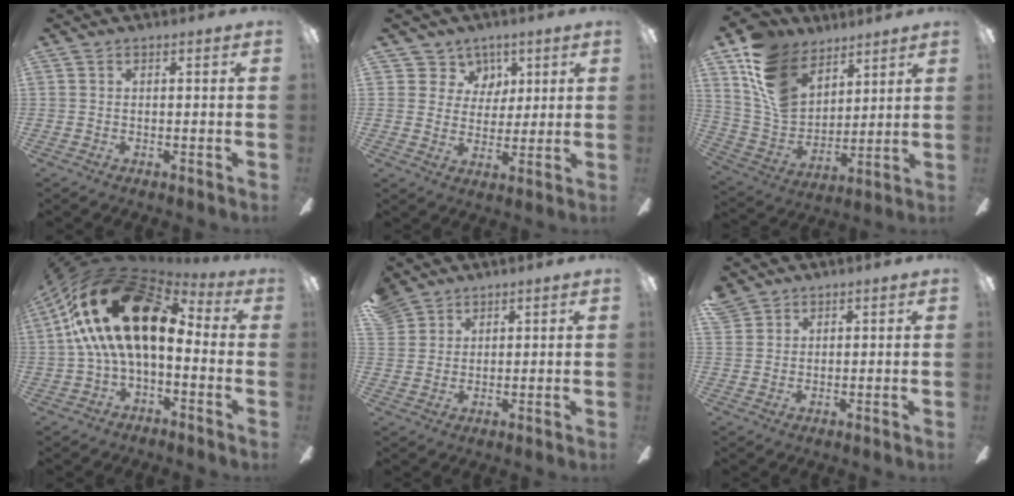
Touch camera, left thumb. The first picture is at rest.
{"total": 7.4, "force": [4.4, 5.9, 0.4], "torque": [-0.028, -0.022, 0.086]}
{"total": 16.0, "force": [10.1, 10.4, 6.8], "torque": [-0.165, -0.045, 0.200]}
{"total": 23.6, "force": [5.1, 12.9, 19.0], "torque": [-0.360, -0.004, 0.090]}
{"total": 5.1, "force": [4.2, 3.0, 0.3], "torque": [-0.014, -0.018, 0.080]}
{"total": 3.5, "force": [2.8, 2.0, 0.4], "torque": [-0.014, -0.005, 0.057]}